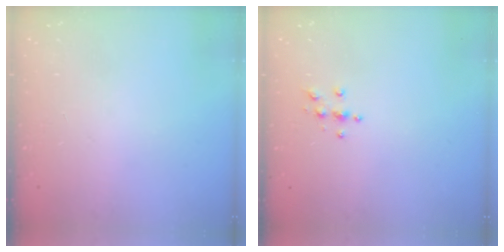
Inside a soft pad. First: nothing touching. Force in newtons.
{"total": 3.9, "press": 3.8, "slide": 0.4}